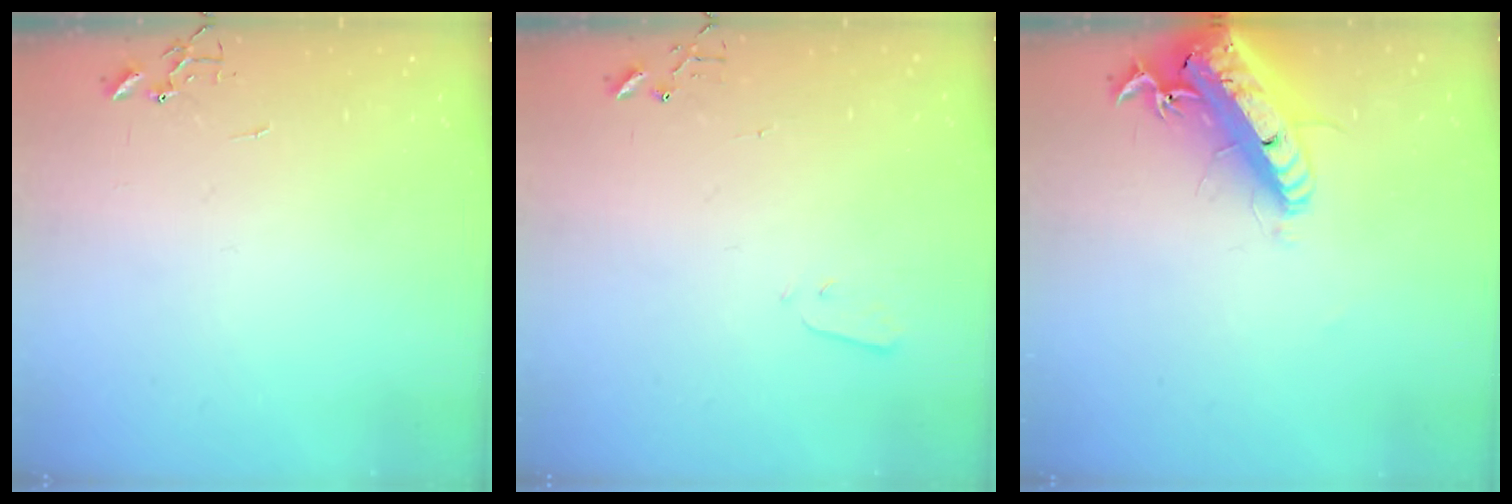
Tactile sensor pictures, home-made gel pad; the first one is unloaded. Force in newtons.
{"total": 1.9, "press": 1.9, "slide": 0.4}
{"total": 23.1, "press": 22.6, "slide": 5.0}